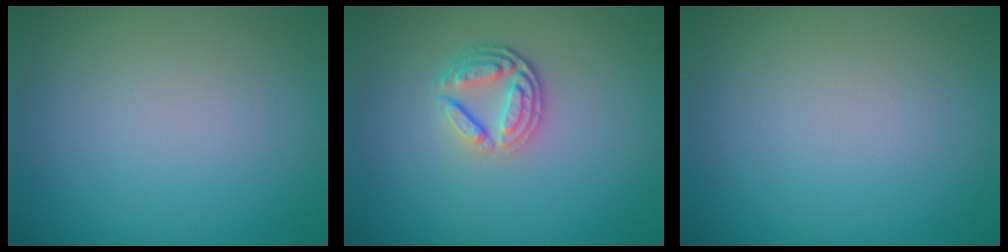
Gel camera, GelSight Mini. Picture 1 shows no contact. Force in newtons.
{"total": 3.4, "press": 2.7, "slide": 2.0}
{"total": 0.0}